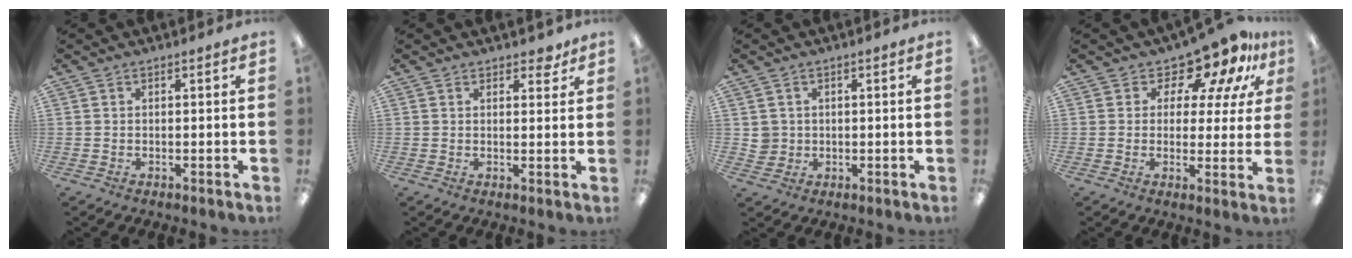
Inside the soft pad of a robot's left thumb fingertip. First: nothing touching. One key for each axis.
{"total": 2.7, "fx": 2.1, "fy": 1.3, "fz": 1.0, "tx": 0.003, "ty": -0.008, "tz": 0.035}
{"total": 3.2, "fx": 0.5, "fy": 3.2, "fz": 0.2, "tx": -0.004, "ty": 0.003, "tz": 0.008}
{"total": 10.7, "fx": 8.4, "fy": 4.7, "fz": 4.7, "tx": -0.084, "ty": -0.068, "tz": 0.148}